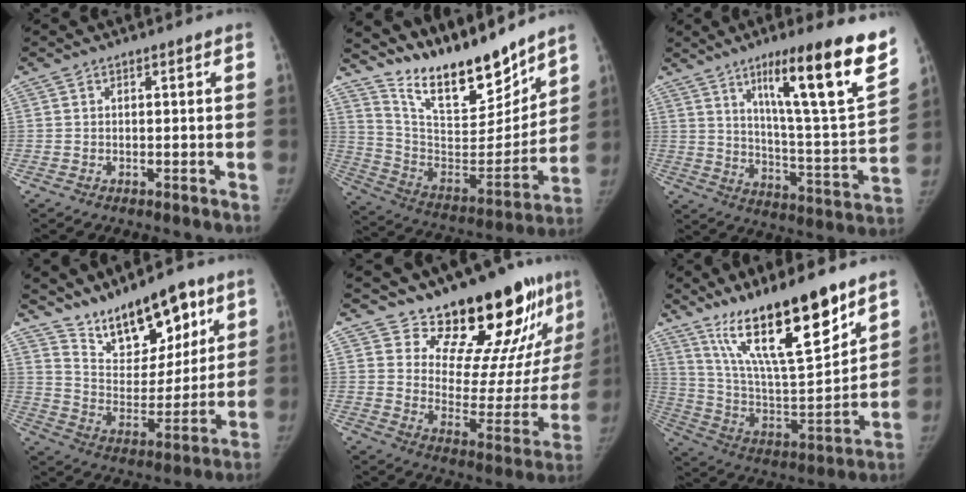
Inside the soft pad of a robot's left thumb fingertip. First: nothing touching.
{"total": 21.3, "force": [17.9, 5.9, 10.0], "torque": [-0.119, -0.110, 0.315]}
{"total": 23.3, "force": [13.3, 2.7, 19.0], "torque": [-0.260, -0.055, 0.208]}
{"total": 16.6, "force": [11.5, 7.4, 9.4], "torque": [-0.100, -0.070, 0.206]}
{"total": 20.2, "force": [16.1, 7.0, 10.1], "torque": [-0.088, -0.131, 0.230]}
{"total": 22.9, "force": [15.3, 5.4, 16.2], "torque": [-0.250, -0.073, 0.276]}